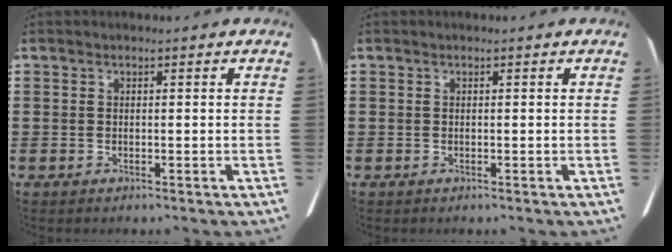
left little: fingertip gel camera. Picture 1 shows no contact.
{"total": 0.0}